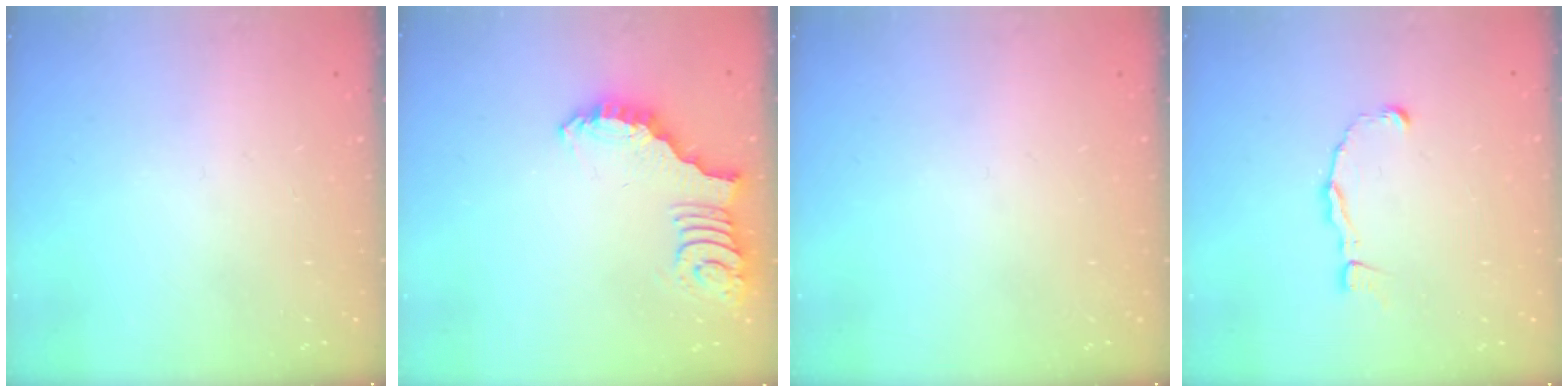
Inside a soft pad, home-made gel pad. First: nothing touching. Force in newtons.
{"total": 2.6, "press": 2.5, "slide": 0.5}
{"total": 0.0}
{"total": 2.4, "press": 2.4, "slide": 0.2}